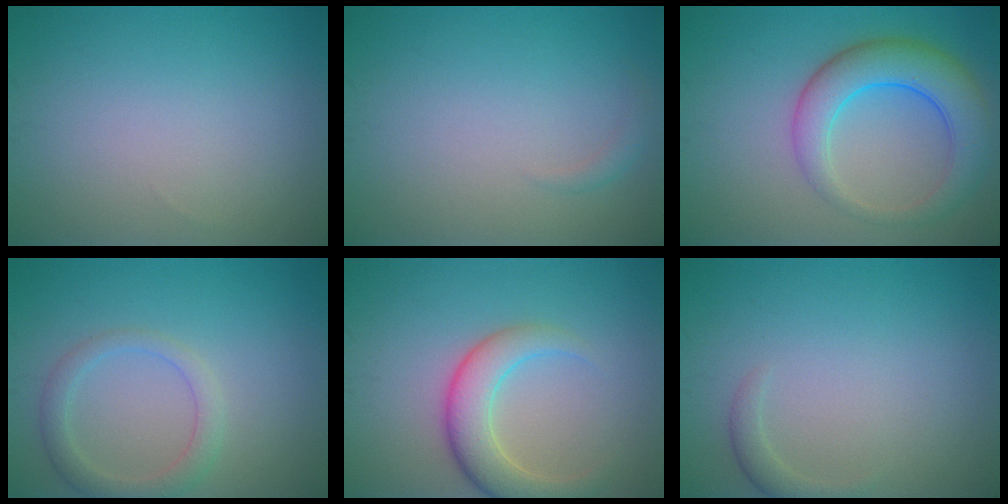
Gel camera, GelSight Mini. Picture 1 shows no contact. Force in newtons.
{"total": 0.8, "press": 0.8, "slide": 0.0}
{"total": 6.5, "press": 6.5, "slide": 0.2}
{"total": 2.6, "press": 2.6, "slide": 0.3}
{"total": 4.7, "press": 4.7, "slide": 0.3}
{"total": 1.4, "press": 1.4, "slide": 0.1}